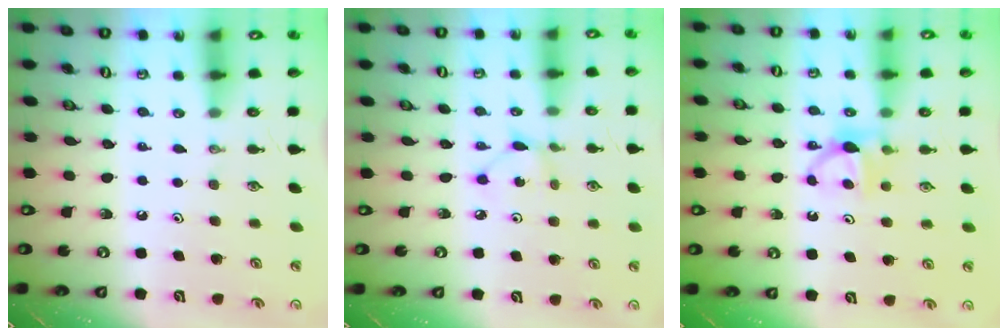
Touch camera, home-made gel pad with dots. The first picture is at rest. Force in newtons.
{"total": 2.9, "press": 2.9, "slide": 0.2}
{"total": 6.0, "press": 5.9, "slide": 0.9}